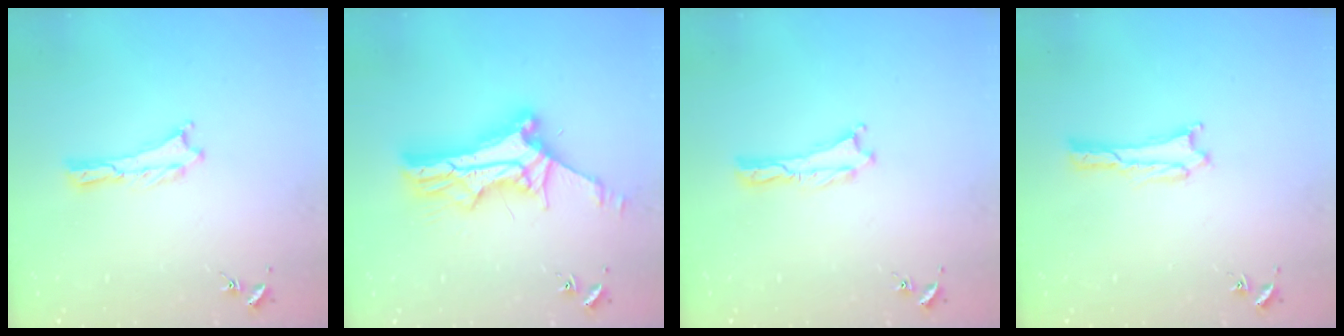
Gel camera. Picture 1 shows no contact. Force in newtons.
{"total": 11.6, "press": 11.6, "slide": 1.1}
{"total": 0.0}
{"total": 1.7, "press": 1.7, "slide": 0.1}